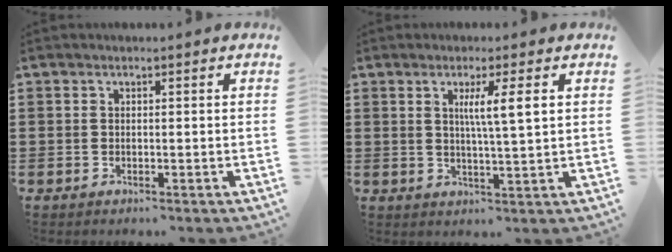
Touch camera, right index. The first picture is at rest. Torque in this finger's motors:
{"motor_torque": [1.33, 0.32, 0.23, 0.13]}